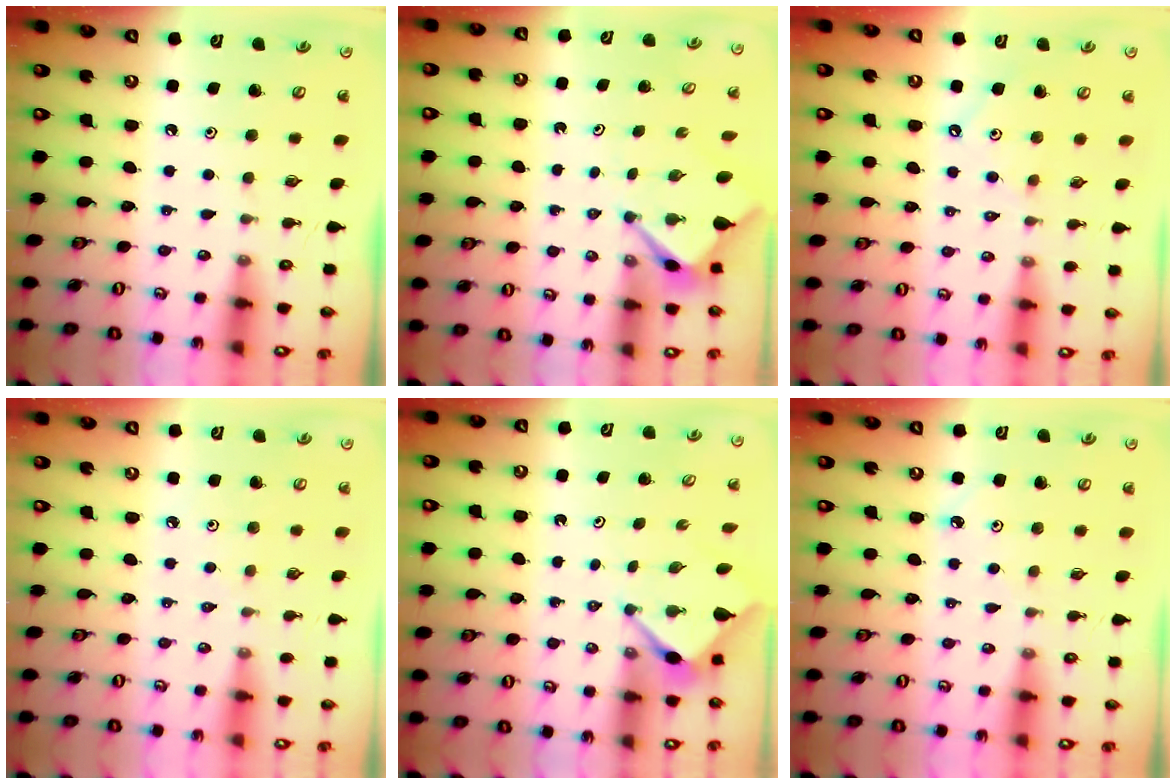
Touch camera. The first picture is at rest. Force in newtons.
{"total": 2.9, "press": 2.9, "slide": 0.2}
{"total": 1.9, "press": 1.9, "slide": 0.4}
{"total": 1.9, "press": 1.8, "slide": 0.4}
{"total": 2.9, "press": 2.9, "slide": 0.3}
{"total": 2.2, "press": 2.2, "slide": 0.2}